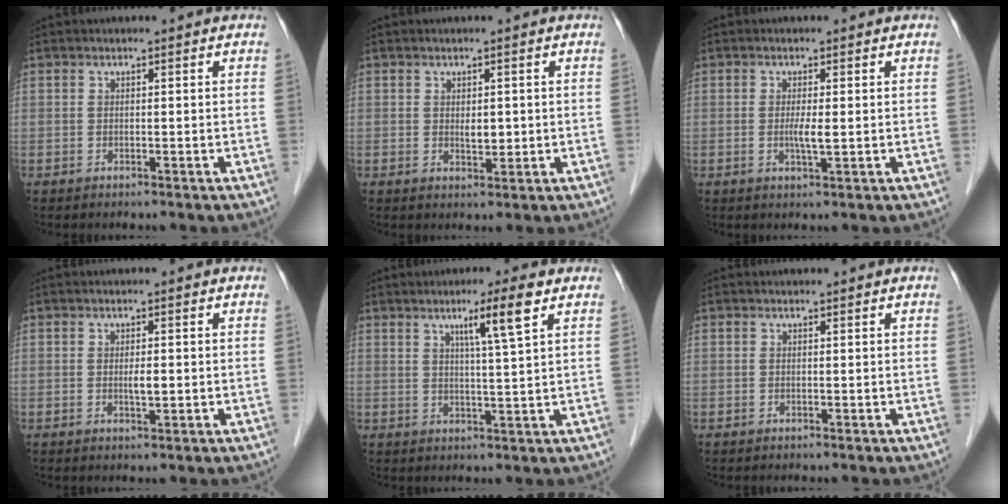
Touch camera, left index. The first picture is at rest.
{"total": 1.8, "force": [0.0, 1.0, 1.6], "torque": [-0.026, -0.006, 0.003]}
{"total": 2.1, "force": [-0.3, 0.1, 2.1], "torque": [-0.044, -0.007, -0.004]}
{"total": 1.7, "force": [-0.3, 0.4, 1.6], "torque": [-0.029, -0.004, -0.004]}
{"total": 5.8, "force": [3.0, -1.0, 4.8], "torque": [-0.083, -0.003, 0.051]}
{"total": 0.0}